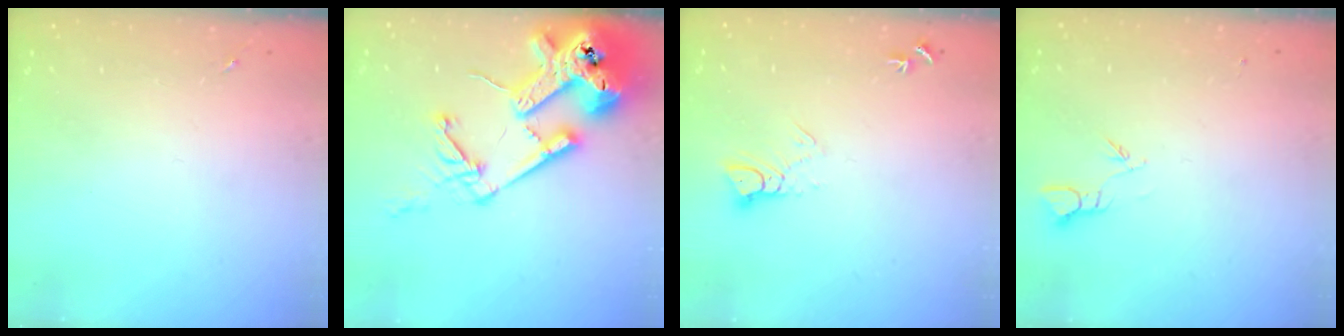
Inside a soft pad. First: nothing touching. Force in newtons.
{"total": 21.7, "press": 21.5, "slide": 2.7}
{"total": 4.9, "press": 4.8, "slide": 0.3}
{"total": 2.7, "press": 2.7, "slide": 0.3}